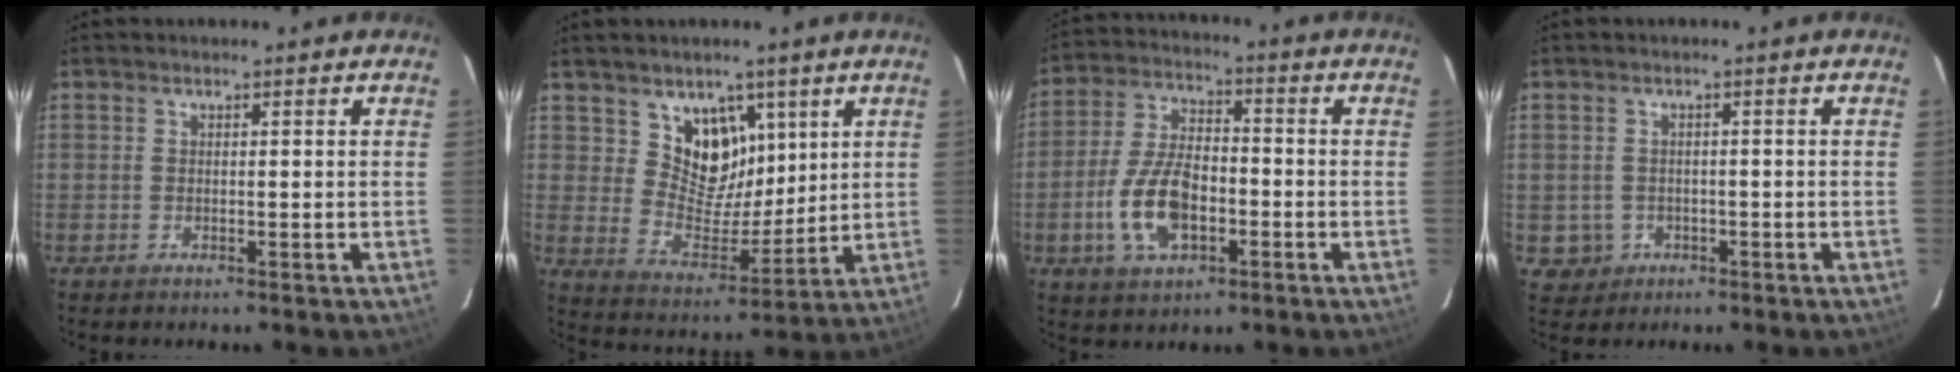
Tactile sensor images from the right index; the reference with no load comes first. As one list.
[{"total": 10.3, "force": [5.5, 7.6, 4.2], "torque": [-0.063, -0.013, 0.110]}, {"total": 12.2, "force": [-3.8, 6.4, 9.6], "torque": [-0.200, 0.007, -0.065]}, {"total": 4.1, "force": [-0.8, 4.0, 0.4], "torque": [-0.017, 0.010, 0.000]}]